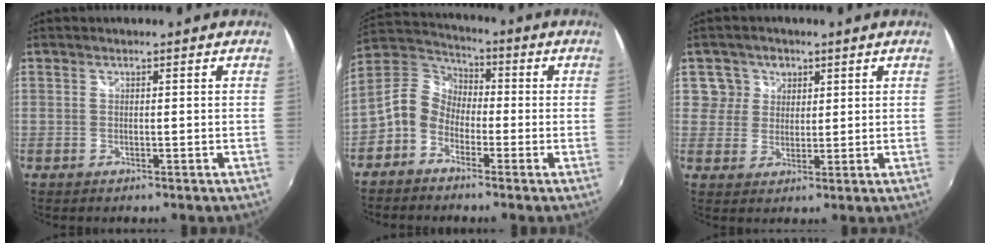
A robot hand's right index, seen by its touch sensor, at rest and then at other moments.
{"total": 8.6, "force": [-3.6, 6.6, 4.2], "torque": [-0.098, 0.027, -0.086]}
{"total": 4.8, "force": [1.7, 4.5, 0.2], "torque": [0.013, 0.020, 0.027]}